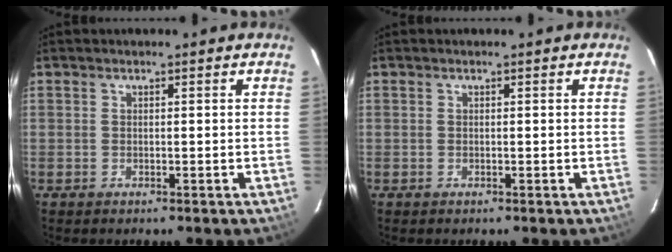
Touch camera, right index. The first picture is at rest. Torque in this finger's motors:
{"motor_torque": [0.00, 0.00, 0.00, 0.00]}